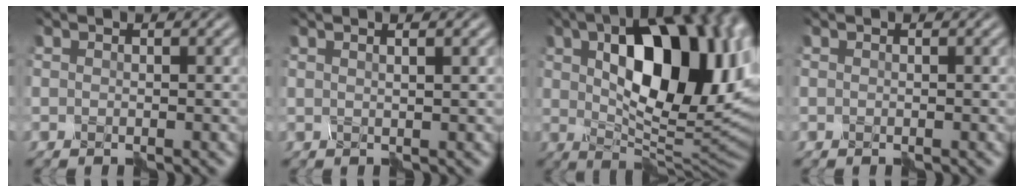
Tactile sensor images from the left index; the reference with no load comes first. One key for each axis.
{"total": 3.0, "fx": 1.6, "fy": 1.4, "fz": 2.1, "tx": -0.007, "ty": 0.016, "tz": -0.007}
{"total": 15.3, "fx": 3.8, "fy": 7.8, "fz": 12.7, "tx": -0.182, "ty": 0.010, "tz": 0.061}
{"total": 0.0}